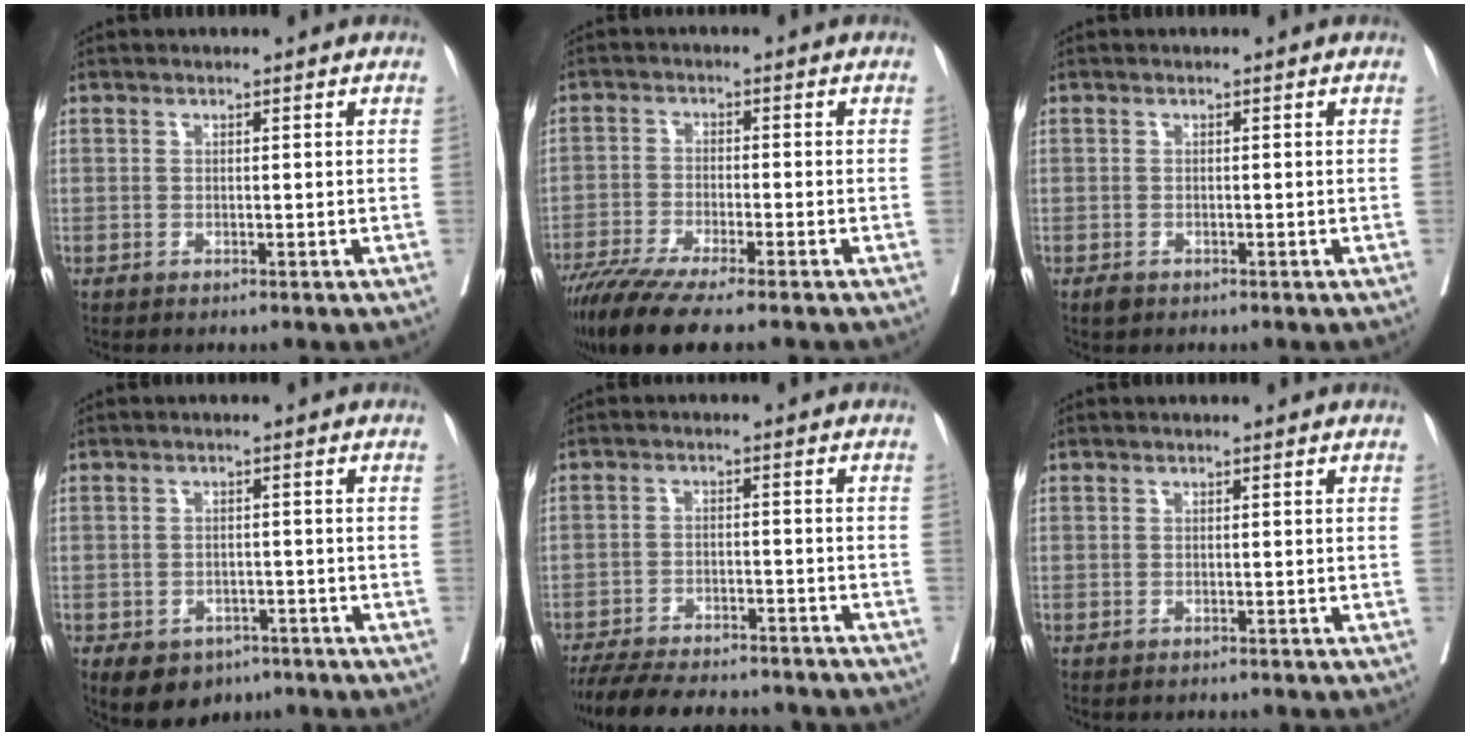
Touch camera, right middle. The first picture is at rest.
{"total": 10.4, "force": [-8.2, 0.4, 6.4], "torque": [-0.104, -0.027, -0.139]}
{"total": 1.1, "force": [-0.7, 0.6, 0.5], "torque": [-0.014, -0.001, -0.009]}
{"total": 7.1, "force": [-4.5, 4.8, 2.6], "torque": [-0.042, 0.002, -0.059]}
{"total": 19.1, "force": [-17.0, 4.2, 7.5], "torque": [-0.163, -0.018, -0.234]}
{"total": 2.2, "force": [-2.0, 0.5, 0.6], "torque": [-0.016, -0.004, -0.025]}